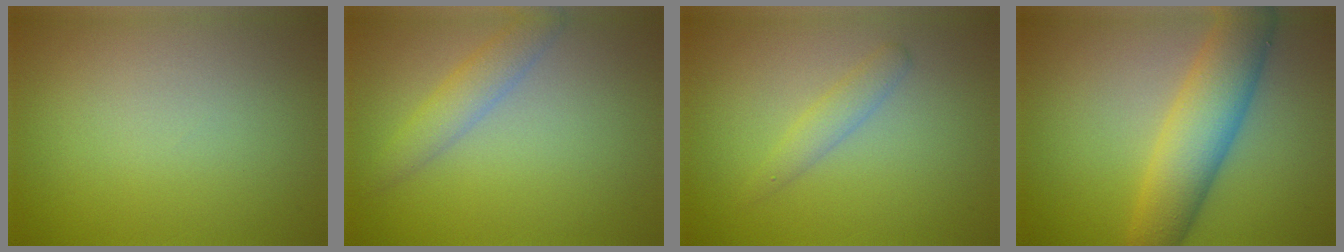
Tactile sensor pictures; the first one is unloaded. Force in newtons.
{"total": 2.6, "press": 2.6, "slide": 0.2}
{"total": 1.6, "press": 1.6, "slide": 0.1}
{"total": 6.8, "press": 6.8, "slide": 0.3}